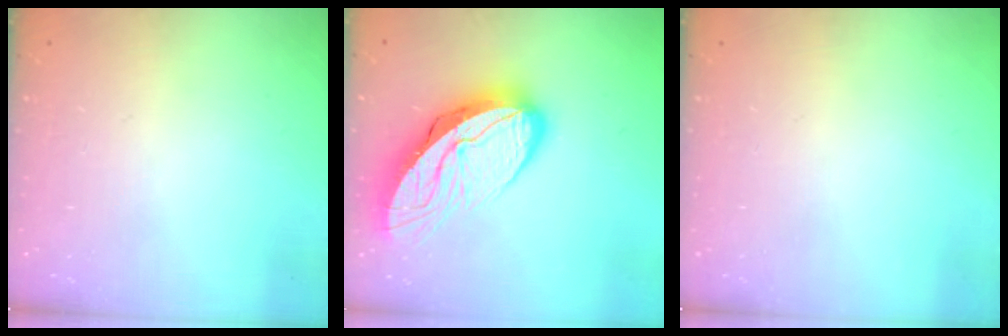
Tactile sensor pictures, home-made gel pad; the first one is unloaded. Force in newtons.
{"total": 15.5, "press": 15.4, "slide": 1.7}
{"total": 0.0}